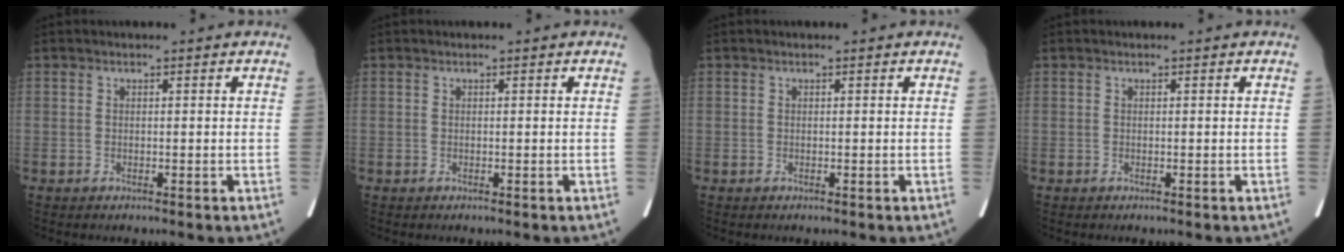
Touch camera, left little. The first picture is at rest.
{"total": 0.0}
{"total": 0.0}
{"total": 0.0}